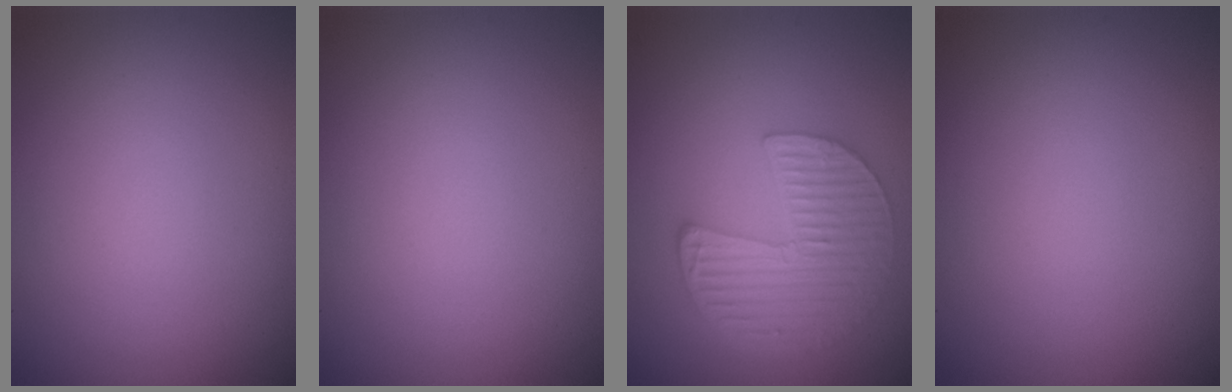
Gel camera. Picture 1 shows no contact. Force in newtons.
{"total": 0.0}
{"total": 5.4, "press": 4.0, "slide": 3.6}
{"total": 0.0}